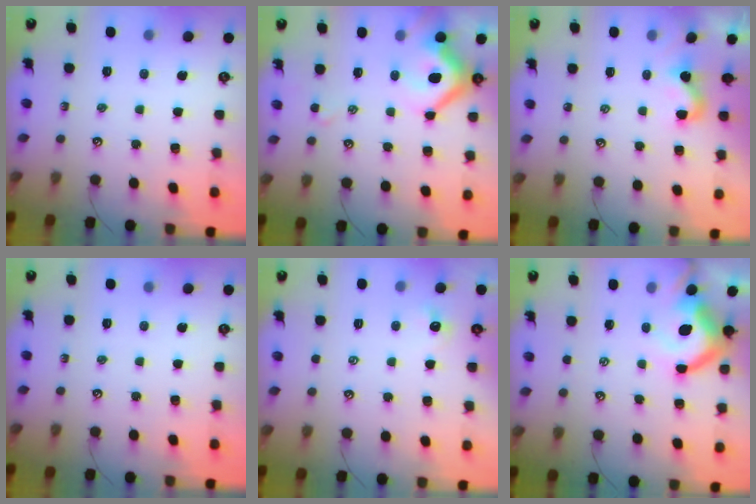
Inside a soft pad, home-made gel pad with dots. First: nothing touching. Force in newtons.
{"total": 9.2, "press": 9.0, "slide": 1.4}
{"total": 2.9, "press": 2.9, "slide": 0.4}
{"total": 0.0}
{"total": 0.7, "press": 0.3, "slide": 0.6}
{"total": 9.9, "press": 9.7, "slide": 1.6}